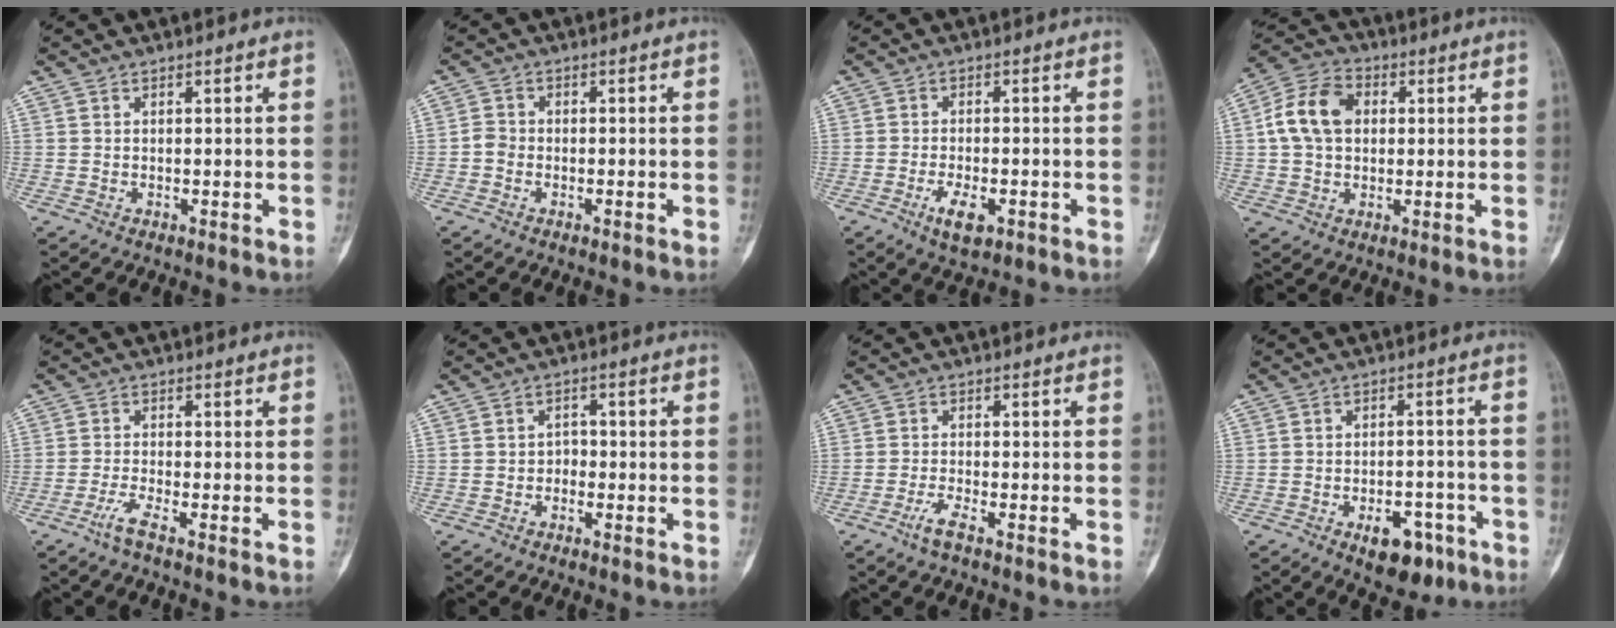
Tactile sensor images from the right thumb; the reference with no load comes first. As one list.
[{"total": 2.0, "force": [-0.9, 1.4, 1.2], "torque": [-0.016, 0.004, -0.026]}, {"total": 4.8, "force": [-2.2, 2.0, 3.8], "torque": [-0.067, 0.003, -0.034]}, {"total": 10.6, "force": [1.6, 7.8, 7.1], "torque": [-0.122, 0.023, 0.021]}, {"total": 2.7, "force": [-2.0, -0.4, 1.9], "torque": [-0.055, 0.000, -0.046]}, {"total": 2.3, "force": [-1.0, 1.8, 0.9], "torque": [0.001, 0.013, -0.024]}, {"total": 2.7, "force": [-1.9, 0.1, 2.0], "torque": [-0.054, 0.003, -0.042]}, {"total": 8.4, "force": [-4.5, 4.6, 5.5], "torque": [-0.052, 0.029, -0.057]}]